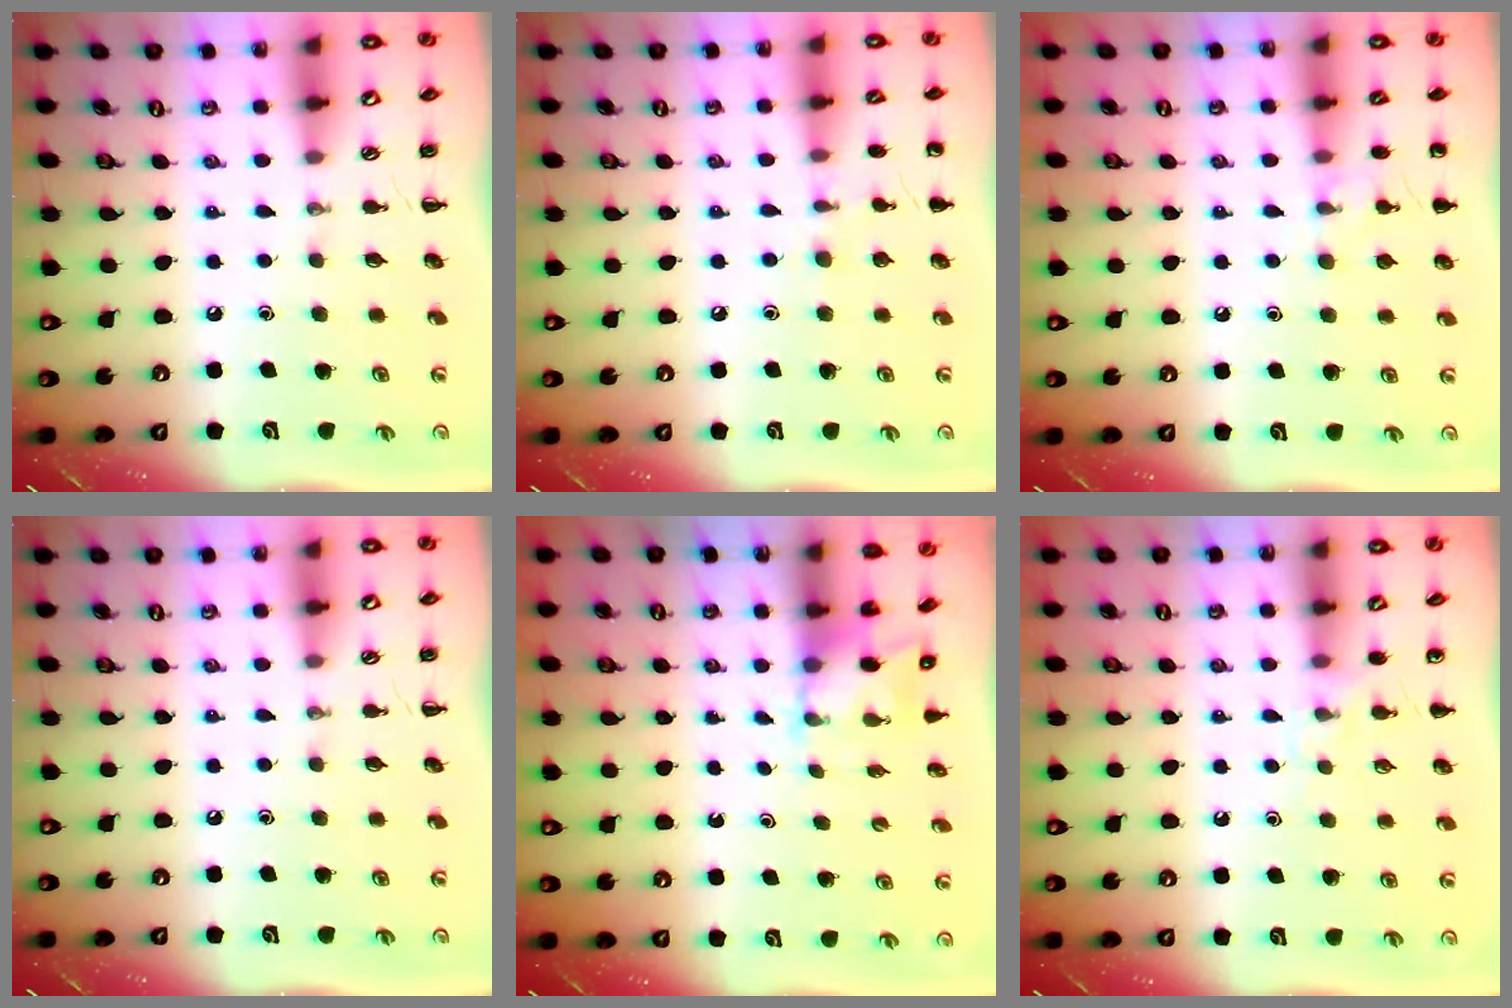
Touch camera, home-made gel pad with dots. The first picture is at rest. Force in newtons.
{"total": 6.3, "press": 6.1, "slide": 1.8}
{"total": 9.0, "press": 8.7, "slide": 2.4}
{"total": 0.0}
{"total": 2.4, "press": 2.3, "slide": 0.8}
{"total": 5.1, "press": 4.6, "slide": 2.1}